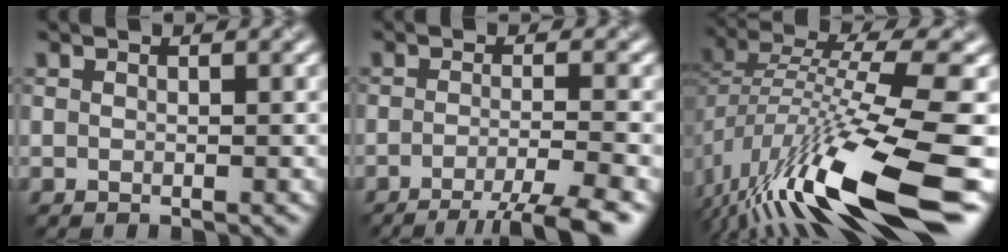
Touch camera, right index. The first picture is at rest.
{"total": 4.9, "force": [-3.0, 0.7, 3.8], "torque": [-0.053, -0.006, -0.054]}
{"total": 14.7, "force": [-6.4, 3.9, 12.7], "torque": [-0.248, -0.005, -0.104]}